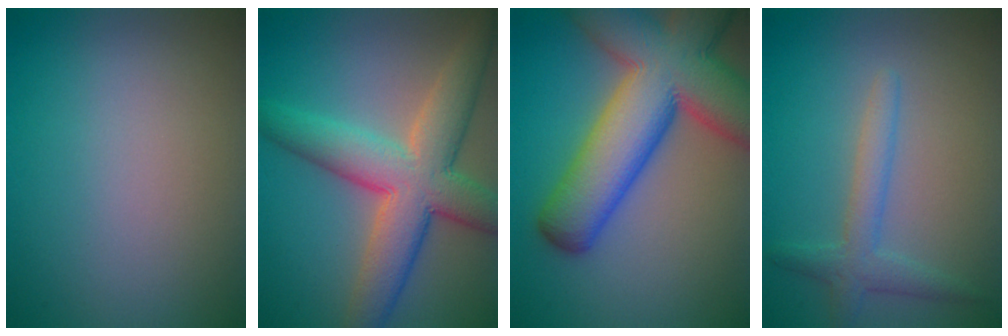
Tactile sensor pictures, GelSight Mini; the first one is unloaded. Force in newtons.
{"total": 8.7, "press": 8.6, "slide": 0.4}
{"total": 14.2, "press": 14.2, "slide": 0.7}
{"total": 2.8, "press": 2.7, "slide": 0.2}